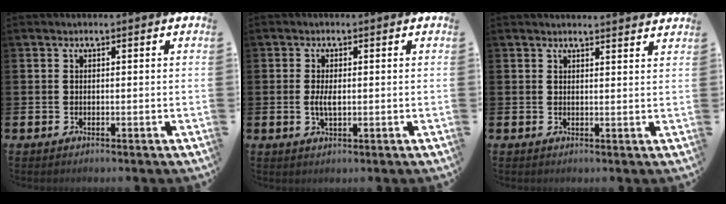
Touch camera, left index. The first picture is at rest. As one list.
[{"total": 2.5, "force": [-0.1, 1.1, 2.2], "torque": [-0.040, 0.002, -0.003]}, {"total": 2.0, "force": [2.0, -0.2, -0.3], "torque": [0.013, -0.017, 0.034]}]